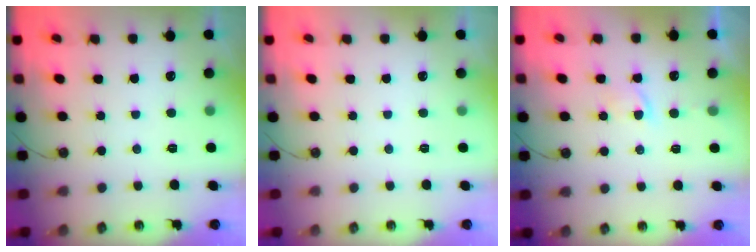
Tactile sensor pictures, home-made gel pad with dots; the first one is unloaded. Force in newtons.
{"total": 0.0}
{"total": 2.0, "press": 2.0, "slide": 0.4}